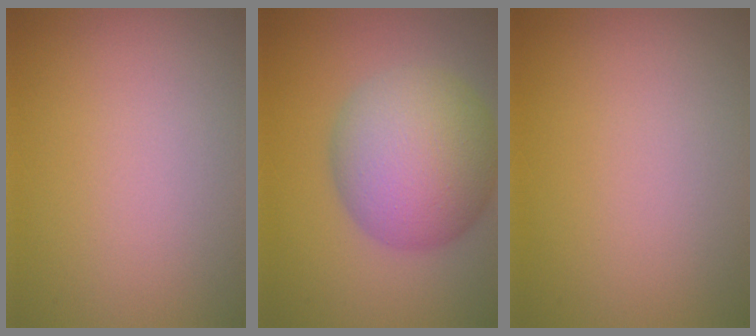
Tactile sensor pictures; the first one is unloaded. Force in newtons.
{"total": 9.4, "press": 9.3, "slide": 0.4}
{"total": 0.0}